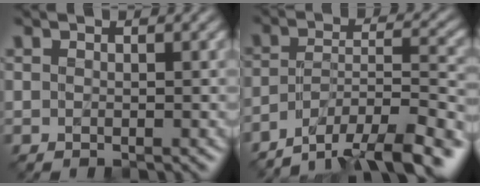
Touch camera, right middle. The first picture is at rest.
{"total": 10.6, "force": [-8.5, 2.9, 5.7], "torque": [-0.105, 0.000, -0.141]}